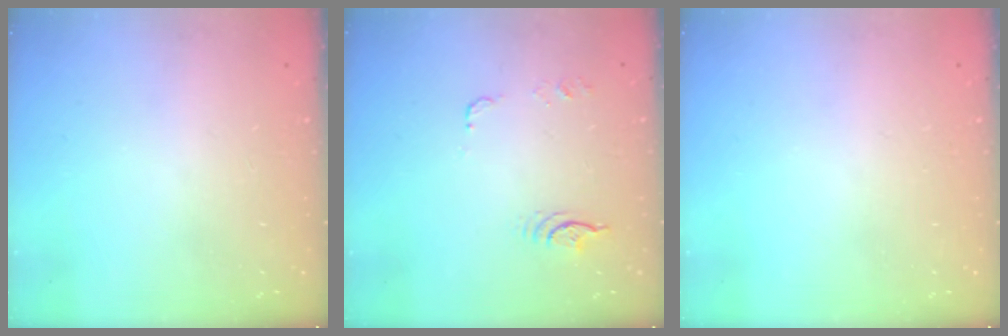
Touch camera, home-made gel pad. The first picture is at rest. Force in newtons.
{"total": 14.8, "press": 7.2, "slide": 12.9}
{"total": 0.0}